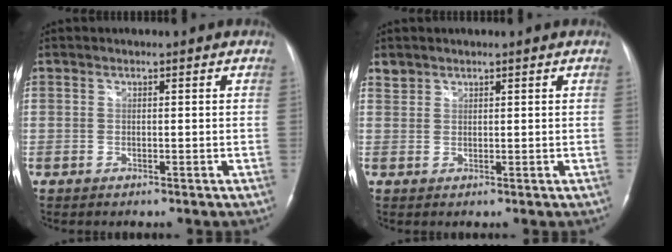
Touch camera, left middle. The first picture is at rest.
{"total": 1.4, "force": [1.2, 0.6, -0.2], "torque": [0.006, 0.007, 0.022]}